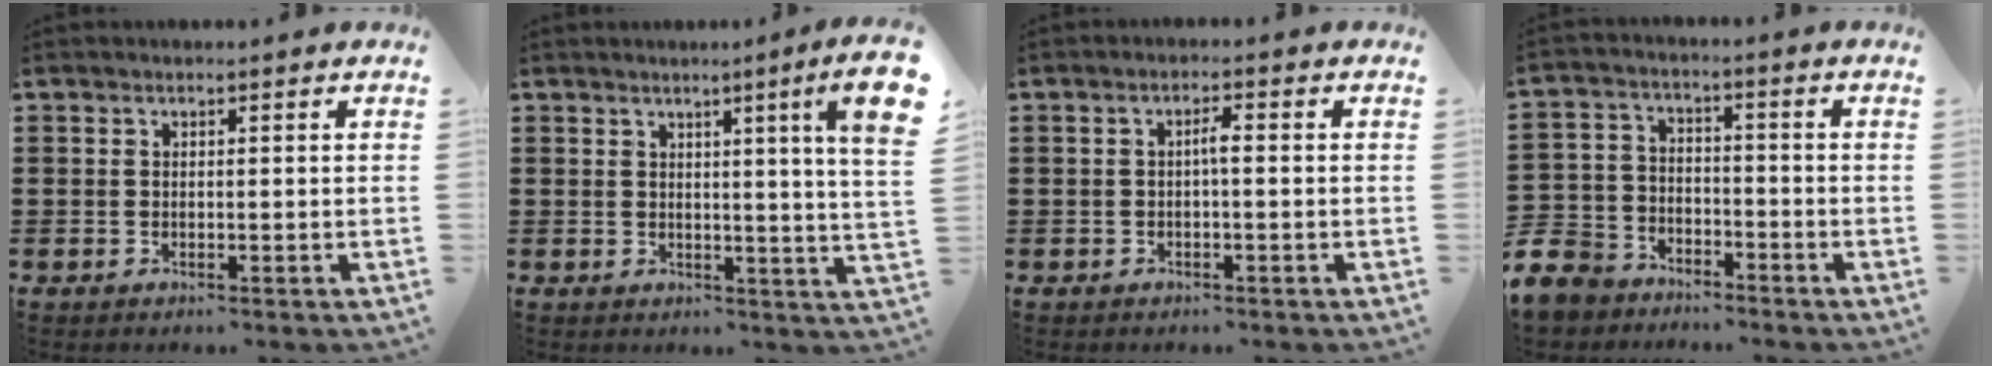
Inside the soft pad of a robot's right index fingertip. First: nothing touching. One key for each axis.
{"total": 6.3, "fx": 2.9, "fy": -0.9, "fz": 5.5, "tx": -0.089, "ty": -0.019, "tz": 0.042}
{"total": 1.8, "fx": -0.3, "fy": 0.3, "fz": 1.8, "tx": -0.035, "ty": 0.003, "tz": -0.007}
{"total": 7.5, "fx": -6.5, "fy": 3.4, "fz": 1.5, "tx": -0.058, "ty": 0.013, "tz": -0.134}